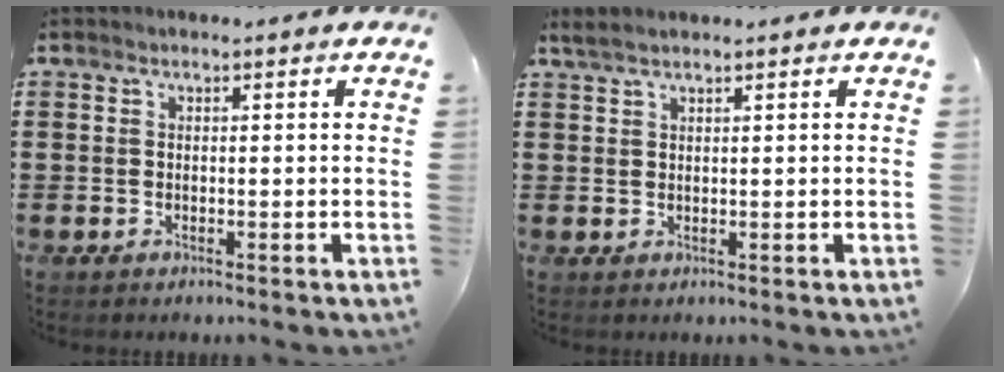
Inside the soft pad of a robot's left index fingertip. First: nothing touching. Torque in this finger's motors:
{"motor_torque": [1.47, 0.21, 0.27, 0.07]}